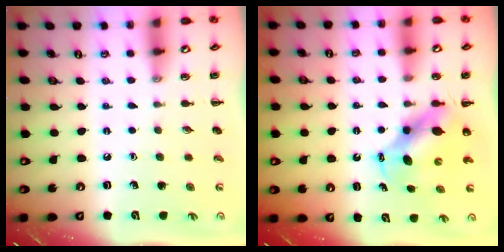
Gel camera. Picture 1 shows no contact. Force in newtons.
{"total": 5.9, "press": 5.8, "slide": 1.1}